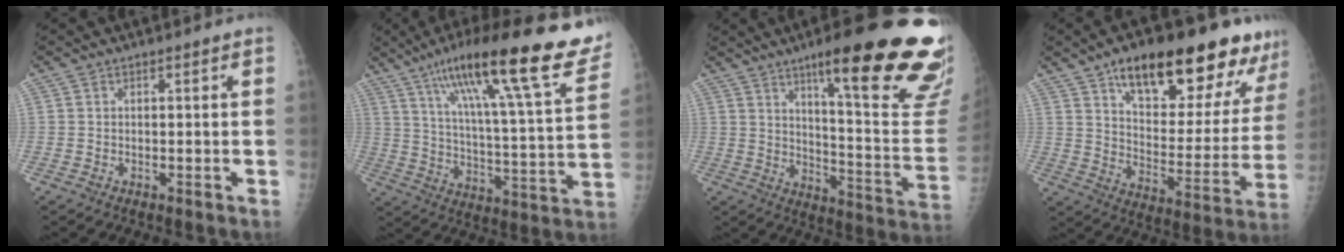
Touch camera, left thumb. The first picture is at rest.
{"total": 27.6, "force": [17.5, 4.1, 20.9], "torque": [-0.311, -0.037, 0.267]}
{"total": 28.1, "force": [17.9, 4.3, 21.2], "torque": [-0.222, -0.086, 0.244]}
{"total": 25.1, "force": [16.0, 9.1, 17.2], "torque": [-0.200, -0.049, 0.240]}